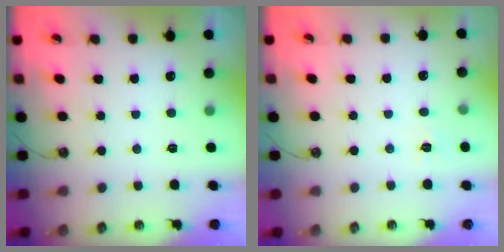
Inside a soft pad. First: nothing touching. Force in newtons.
{"total": 5.2, "press": 5.1, "slide": 0.7}